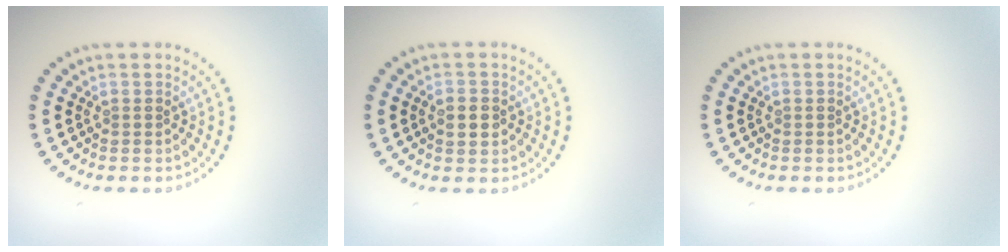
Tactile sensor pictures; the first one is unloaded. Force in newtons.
{"total": 2.3, "press": 2.3, "slide": 0.1}
{"total": 0.0}